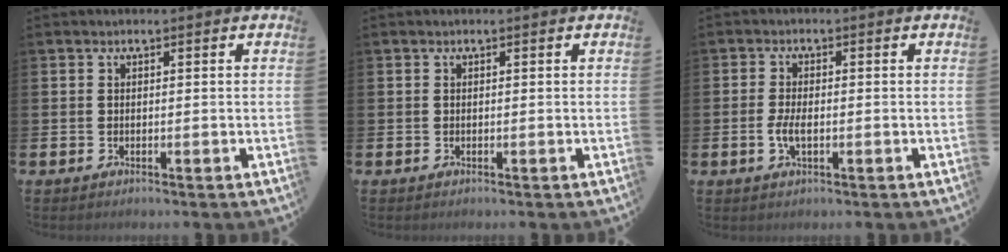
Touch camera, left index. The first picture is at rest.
{"total": 0.0}
{"total": 2.7, "force": [-0.5, 1.2, 2.3], "torque": [-0.042, -0.005, -0.014]}